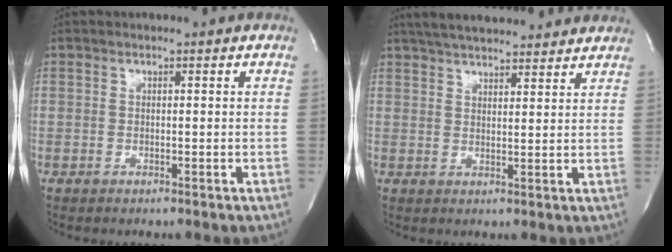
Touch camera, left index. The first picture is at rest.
{"total": 15.2, "force": [13.5, 3.0, 6.2], "torque": [-0.099, 0.040, 0.191]}